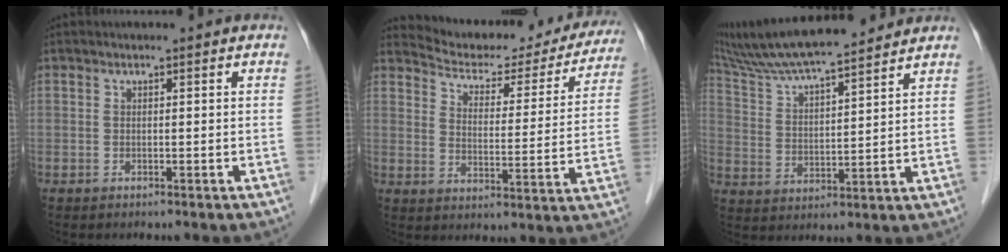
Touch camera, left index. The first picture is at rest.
{"total": 20.2, "force": [18.9, 5.1, 4.9], "torque": [-0.054, -0.030, 0.235]}
{"total": 17.6, "force": [15.6, 1.5, 8.0], "torque": [-0.148, 0.029, 0.261]}